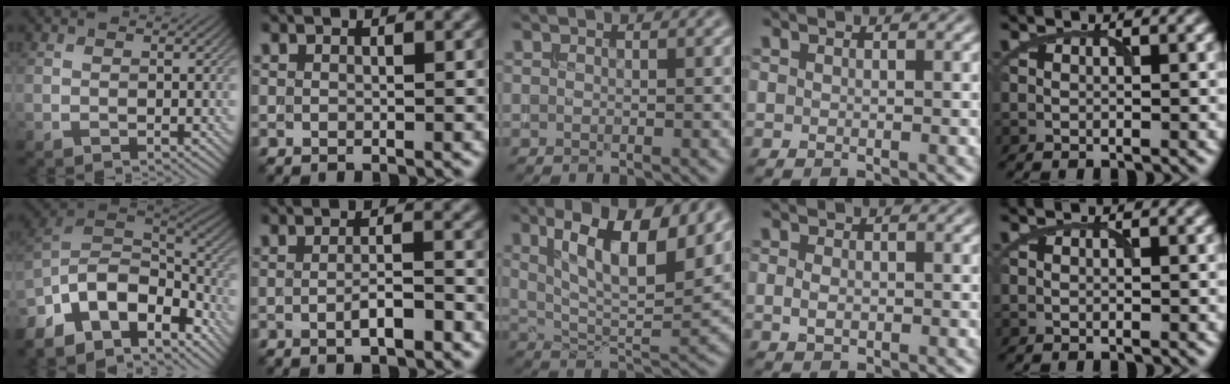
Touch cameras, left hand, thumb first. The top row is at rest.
{"thumb": {"total": 14.3, "force": [-8.7, 7.3, 8.6], "torque": [-0.225, -0.023, -0.140]}, "index": {"total": 2.2, "force": [-0.8, 0.5, 2.0], "torque": [-0.034, 0.005, -0.015]}, "middle": {"total": 9.5, "force": [4.2, 3.4, 7.8], "torque": [-0.128, 0.001, 0.074]}, "ring": {"total": 1.4, "force": [-0.1, 1.0, 1.1], "torque": [-0.025, -0.002, -0.001]}}